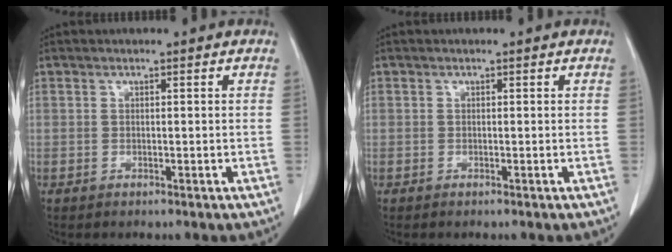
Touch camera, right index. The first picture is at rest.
{"total": 0.0}